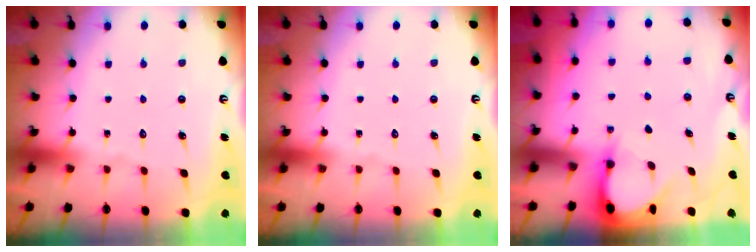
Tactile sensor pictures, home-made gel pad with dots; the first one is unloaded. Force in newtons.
{"total": 0.0}
{"total": 2.9, "press": 2.9, "slide": 0.3}